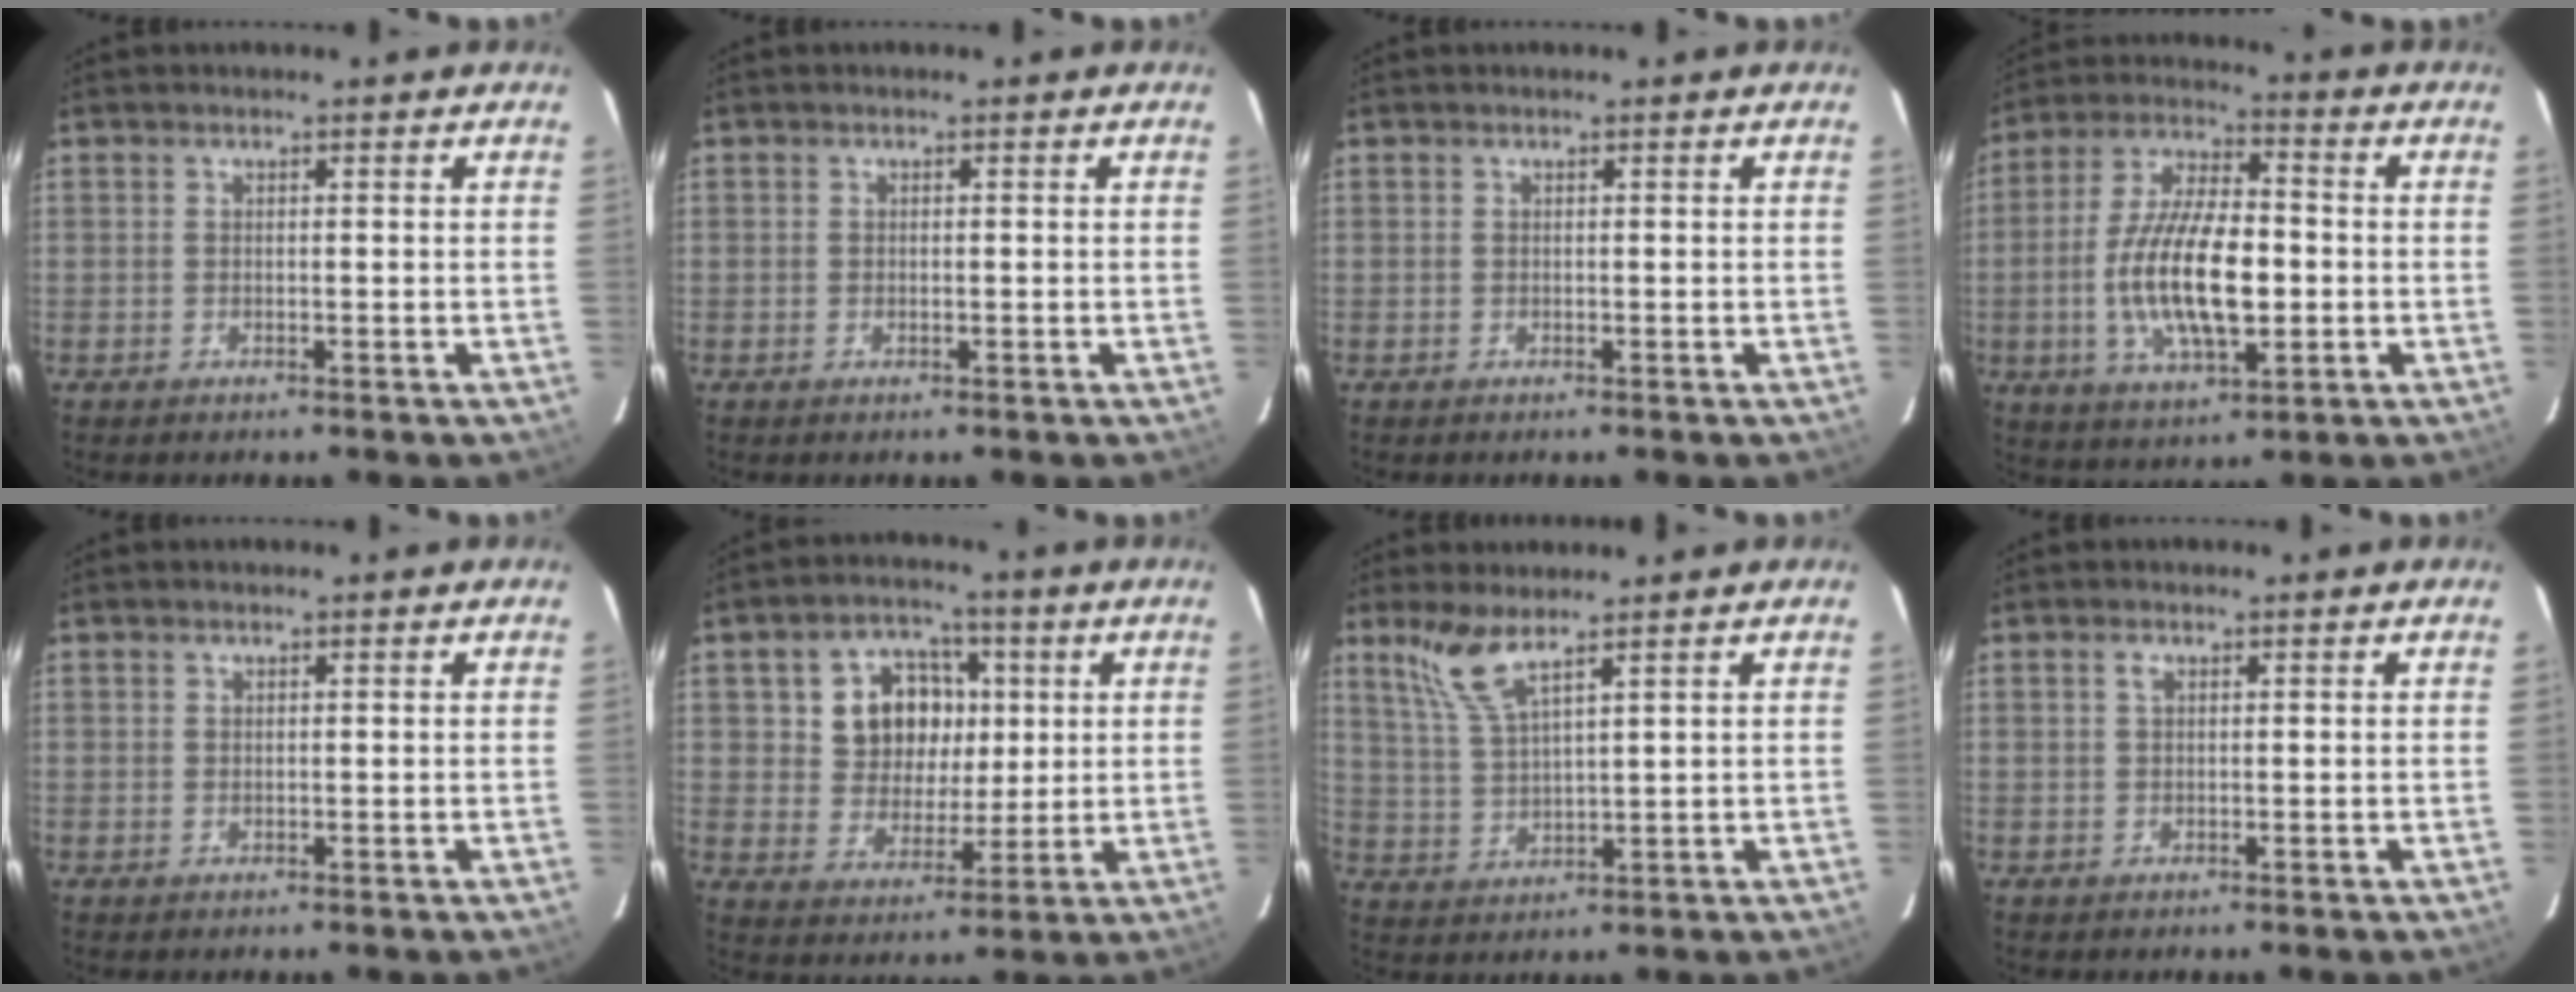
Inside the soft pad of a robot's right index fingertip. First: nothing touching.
{"total": 0.5, "force": [-0.1, 0.4, 0.3], "torque": [-0.006, 0.000, -0.002]}
{"total": 0.0}
{"total": 16.4, "force": [-2.5, 6.6, 14.8], "torque": [-0.294, -0.004, -0.043]}
{"total": 0.0}
{"total": 10.9, "force": [2.7, 9.3, 5.1], "torque": [-0.112, 0.029, 0.055]}
{"total": 6.4, "force": [4.7, 0.5, 4.3], "torque": [-0.097, 0.003, 0.106]}
{"total": 0.8, "force": [0.4, 0.4, 0.6], "torque": [-0.013, 0.004, 0.006]}